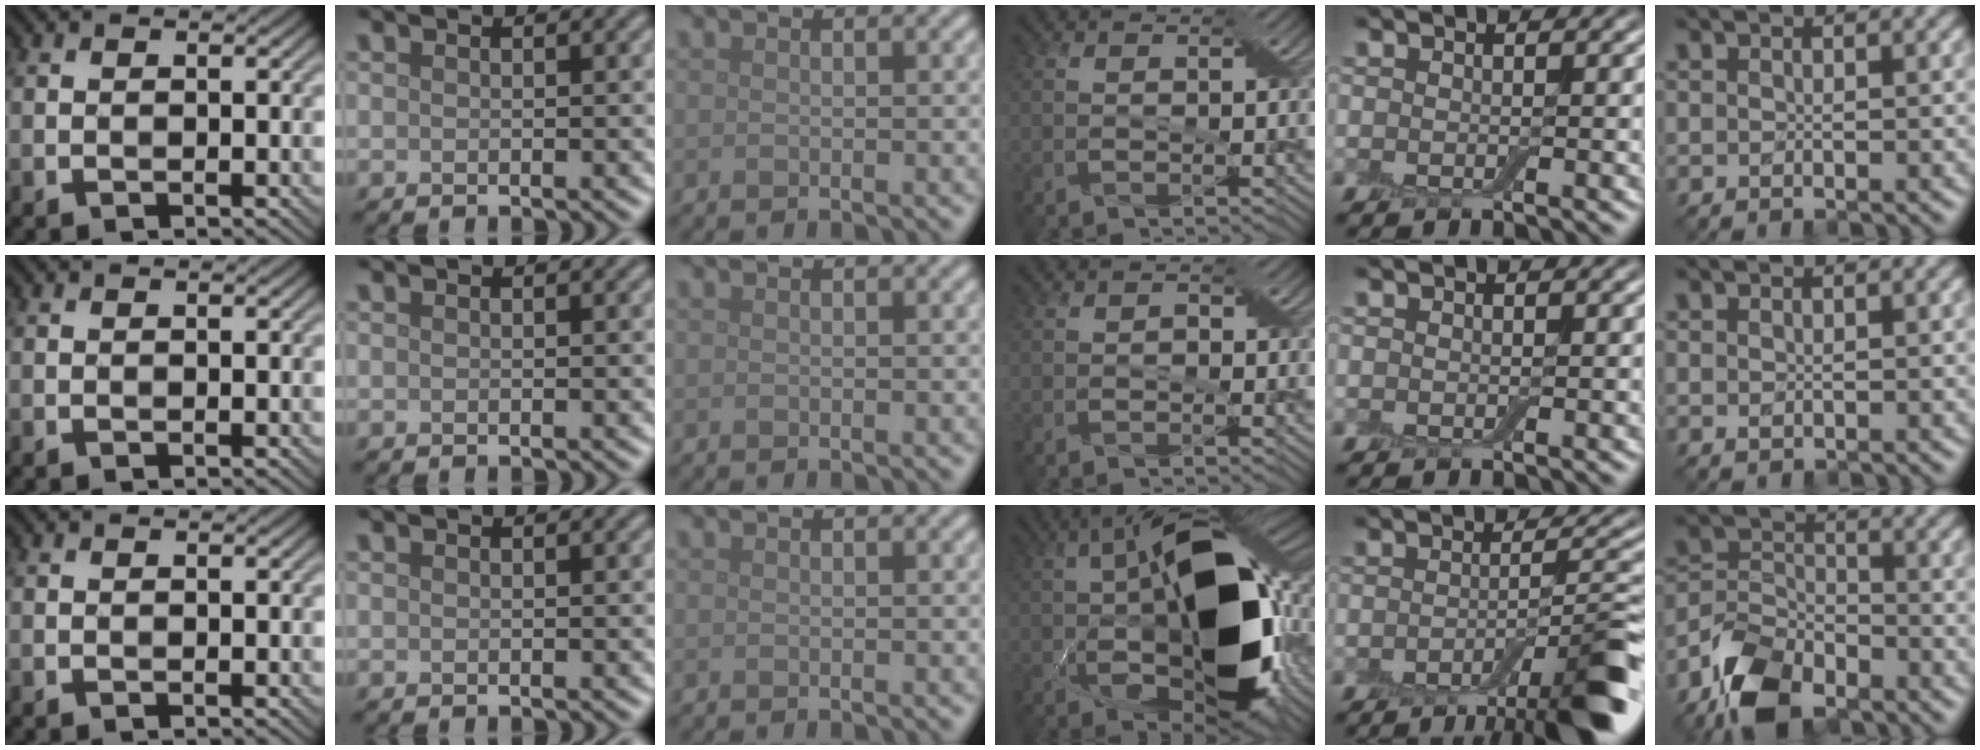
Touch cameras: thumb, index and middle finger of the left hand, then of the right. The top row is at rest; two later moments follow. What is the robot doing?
{"motion": "pour", "object": "cup"}